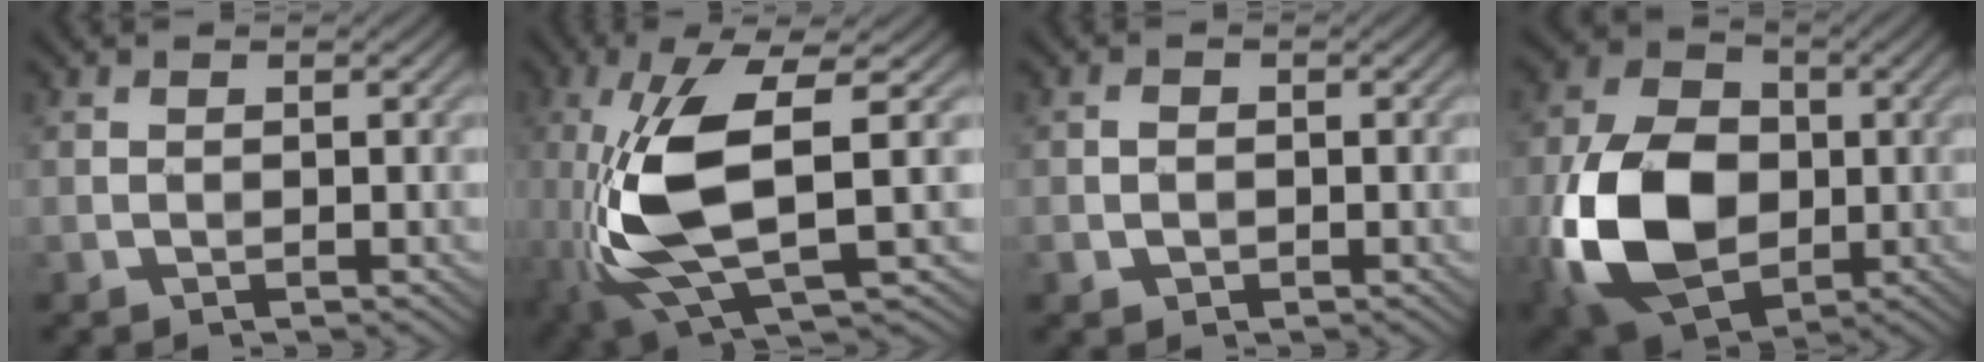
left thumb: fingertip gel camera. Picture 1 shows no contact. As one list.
[{"total": 11.4, "force": [-1.3, 3.6, 10.8], "torque": [-0.239, -0.003, -0.022]}, {"total": 1.5, "force": [-0.4, 1.2, 0.8], "torque": [-0.018, 0.000, -0.009]}, {"total": 15.7, "force": [-3.0, 11.0, 10.7], "torque": [-0.259, -0.011, -0.070]}]